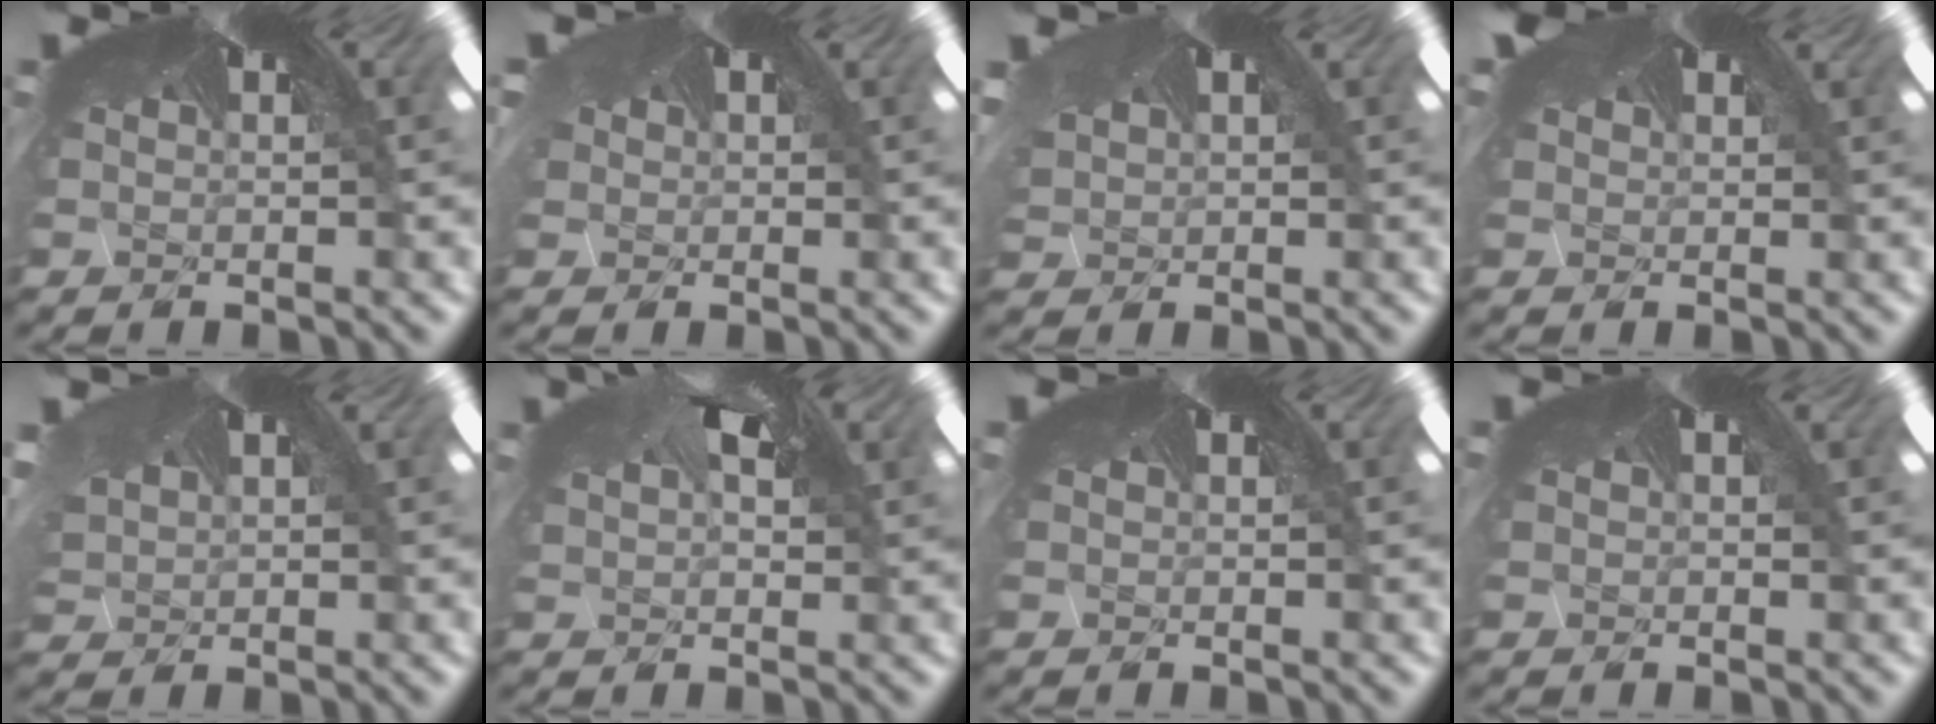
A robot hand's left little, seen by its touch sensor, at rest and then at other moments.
{"total": 2.4, "force": [-0.2, 1.9, 1.4], "torque": [-0.053, 0.007, 0.001]}
{"total": 2.3, "force": [-0.6, 2.0, 0.8], "torque": [-0.048, -0.002, 0.006]}
{"total": 2.1, "force": [0.9, 1.3, 1.3], "torque": [-0.042, 0.008, 0.015]}
{"total": 1.8, "force": [-0.8, 1.6, 0.3], "torque": [-0.041, -0.006, 0.009]}
{"total": 2.9, "force": [1.2, 1.8, 2.0], "torque": [-0.052, 0.005, 0.032]}
{"total": 0.0}
{"total": 0.0}